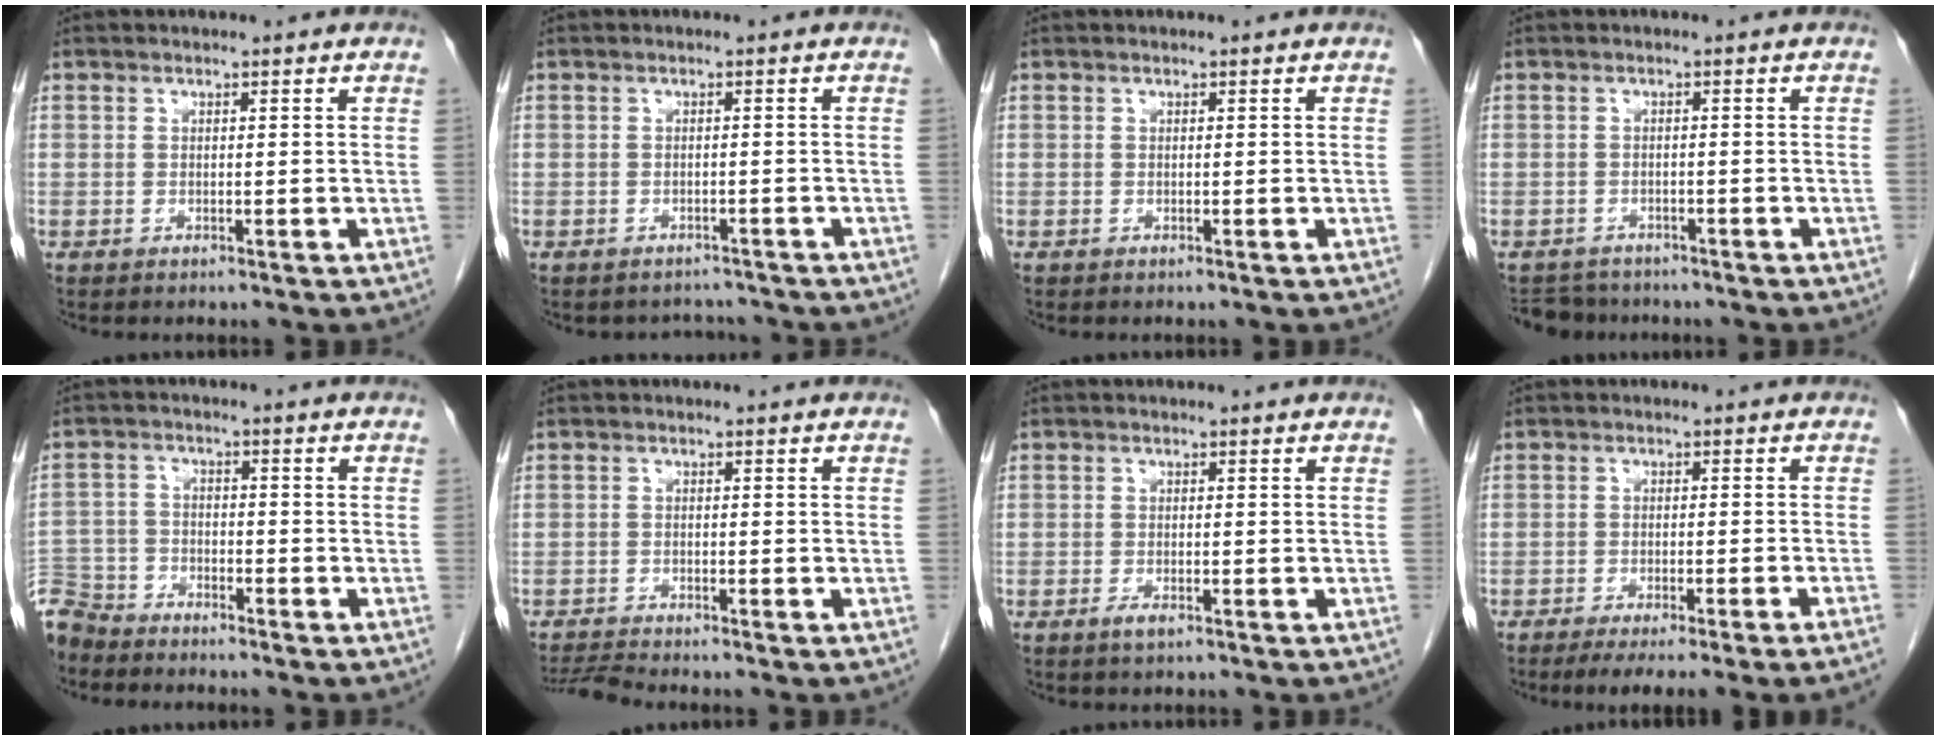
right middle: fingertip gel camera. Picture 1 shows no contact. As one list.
[{"total": 2.9, "force": [-2.6, 1.1, -0.5], "torque": [0.004, 0.002, -0.037]}, {"total": 0.0}, {"total": 4.4, "force": [-4.0, 1.9, 0.0], "torque": [0.000, -0.005, -0.062]}, {"total": 7.6, "force": [-7.0, 2.9, 0.6], "torque": [-0.015, -0.003, -0.137]}, {"total": 3.3, "force": [-3.1, -1.0, 0.6], "torque": [-0.019, -0.020, -0.058]}, {"total": 1.3, "force": [-0.8, 0.3, 1.0], "torque": [-0.023, -0.003, -0.012]}, {"total": 9.4, "force": [-7.5, -1.2, 5.7], "torque": [-0.059, -0.018, -0.106]}]